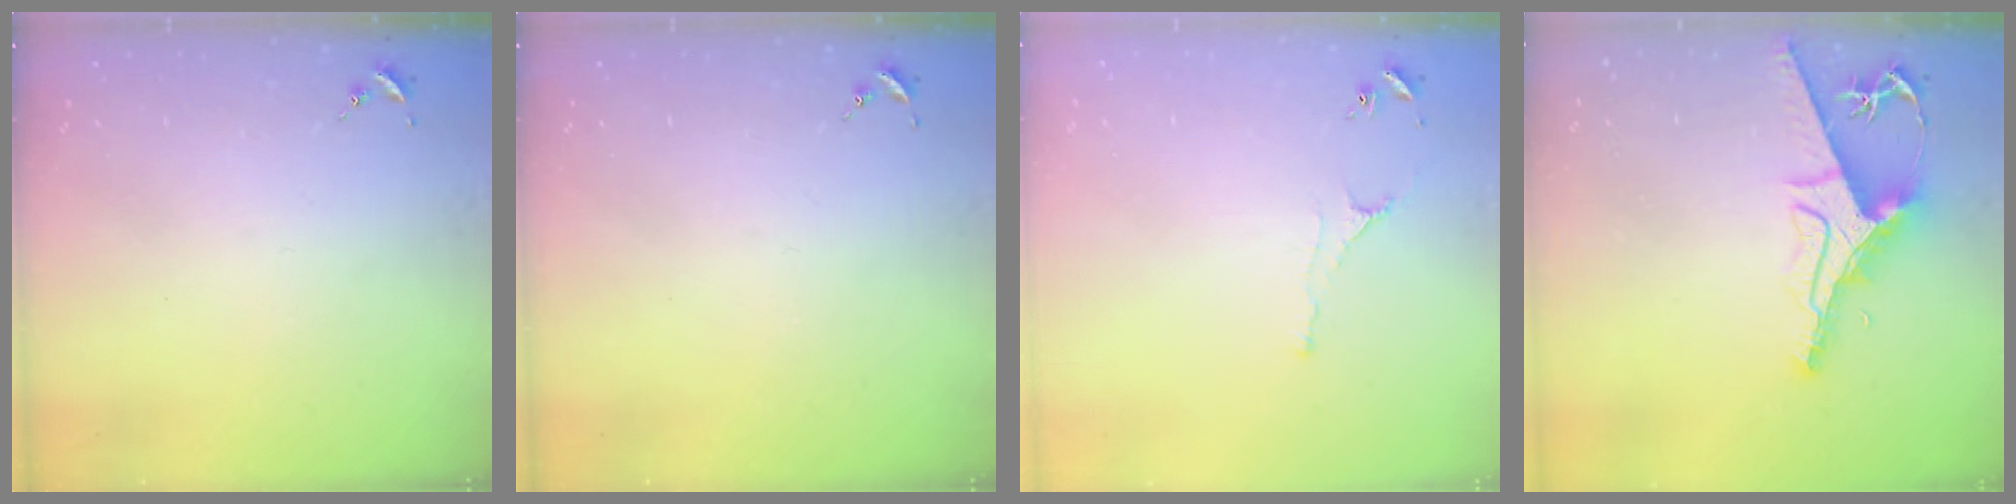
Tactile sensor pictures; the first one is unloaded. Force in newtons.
{"total": 0.0}
{"total": 2.2, "press": 2.1, "slide": 0.4}
{"total": 13.8, "press": 13.8, "slide": 1.0}